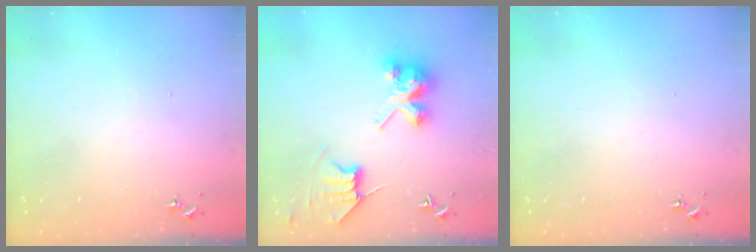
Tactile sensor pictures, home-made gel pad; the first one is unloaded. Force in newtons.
{"total": 8.9, "press": 8.9, "slide": 0.6}
{"total": 0.0}